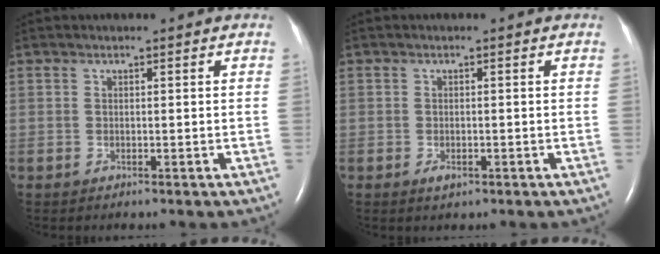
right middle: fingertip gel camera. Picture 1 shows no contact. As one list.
[{"total": 1.3, "force": [-0.7, 0.7, 0.9], "torque": [-0.018, -0.002, -0.005]}]